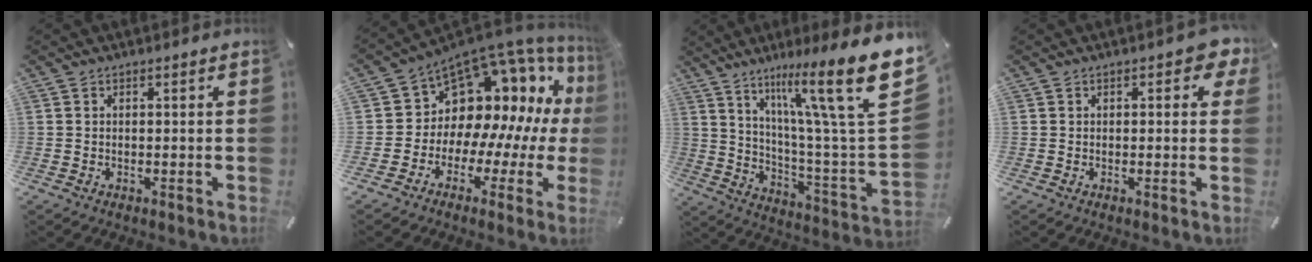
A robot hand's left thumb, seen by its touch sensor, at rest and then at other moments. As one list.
[{"total": 13.1, "force": [6.9, 9.7, 5.4], "torque": [-0.082, -0.091, 0.134]}, {"total": 23.5, "force": [13.1, 4.0, 19.1], "torque": [-0.293, -0.095, 0.198]}, {"total": 3.2, "force": [1.2, 1.7, 2.4], "torque": [-0.027, -0.001, 0.015]}]